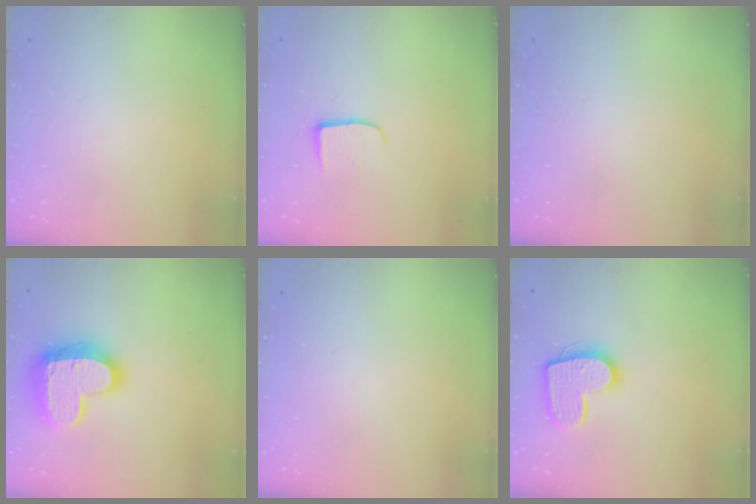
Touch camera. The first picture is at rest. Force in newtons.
{"total": 7.4, "press": 7.4, "slide": 0.6}
{"total": 0.0}
{"total": 18.5, "press": 18.5, "slide": 1.4}
{"total": 0.0}
{"total": 14.5, "press": 14.5, "slide": 0.9}